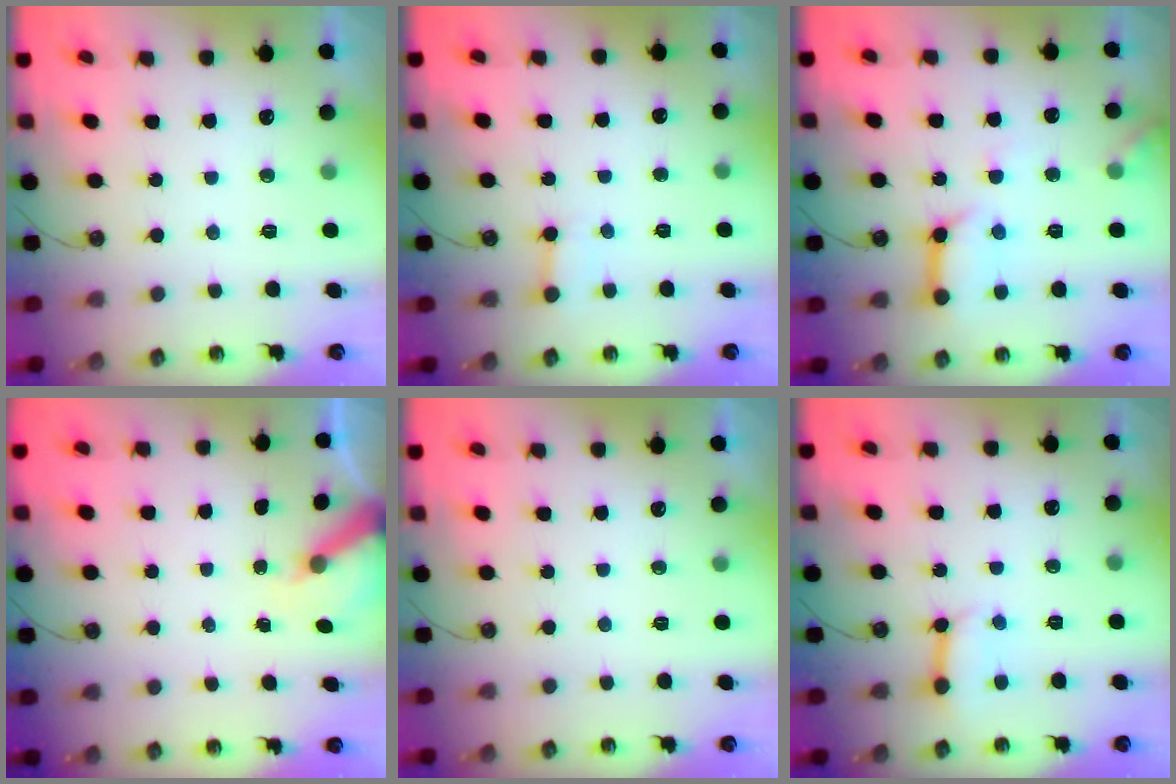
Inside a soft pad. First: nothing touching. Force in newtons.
{"total": 3.5, "press": 3.4, "slide": 0.5}
{"total": 11.8, "press": 11.8, "slide": 1.2}
{"total": 5.7, "press": 5.6, "slide": 0.7}
{"total": 0.0}
{"total": 6.7, "press": 6.7, "slide": 0.8}